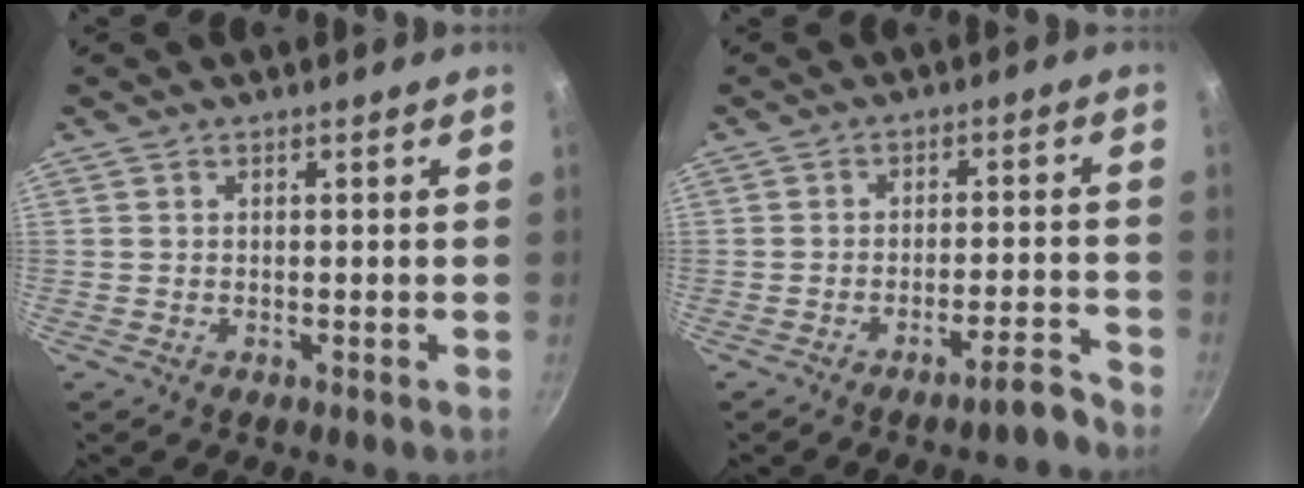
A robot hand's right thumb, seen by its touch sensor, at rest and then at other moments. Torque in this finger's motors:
{"motor_torque": [-0.23, 0.29, -0.09, -0.09, -0.03]}